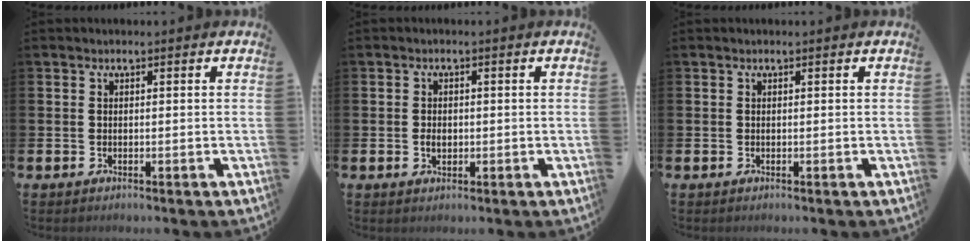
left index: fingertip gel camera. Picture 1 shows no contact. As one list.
[{"total": 1.8, "force": [-0.2, 1.3, 1.2], "torque": [-0.012, 0.003, -0.008]}, {"total": 0.0}]